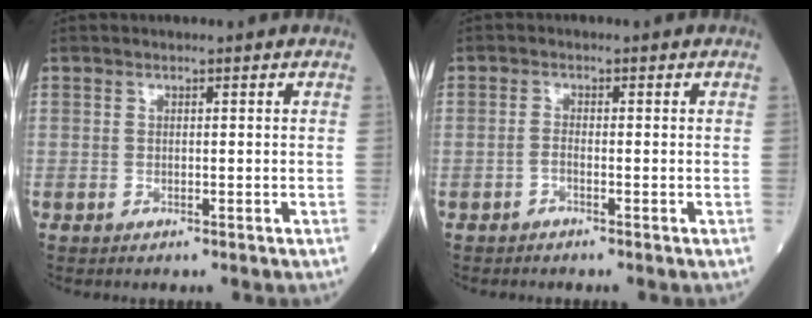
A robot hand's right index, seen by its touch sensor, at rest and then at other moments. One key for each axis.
{"total": 1.0, "fx": -0.7, "fy": 0.1, "fz": 0.7, "tx": -0.017, "ty": 0.000, "tz": -0.015}